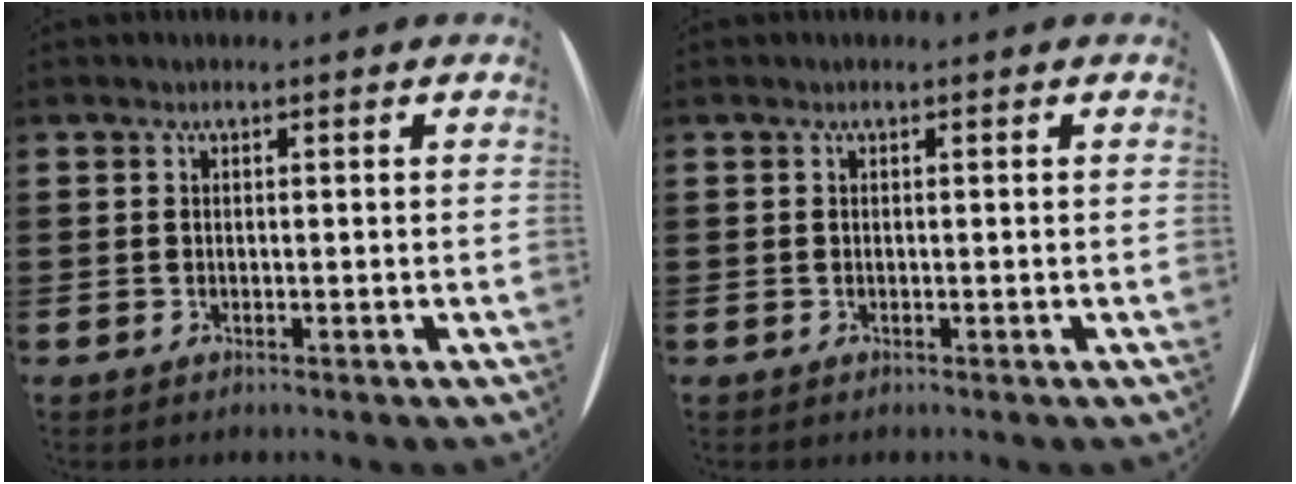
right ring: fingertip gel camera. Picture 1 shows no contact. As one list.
[{"total": 0.0}]